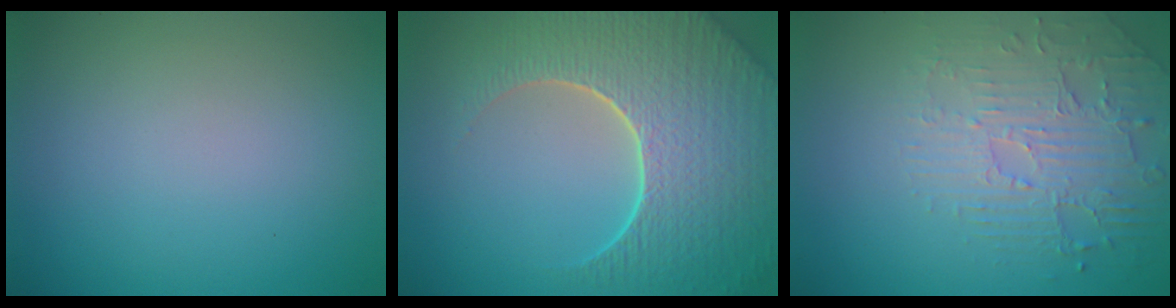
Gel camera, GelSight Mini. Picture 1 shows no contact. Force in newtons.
{"total": 9.4, "press": 6.6, "slide": 6.6}
{"total": 2.8, "press": 2.5, "slide": 1.4}